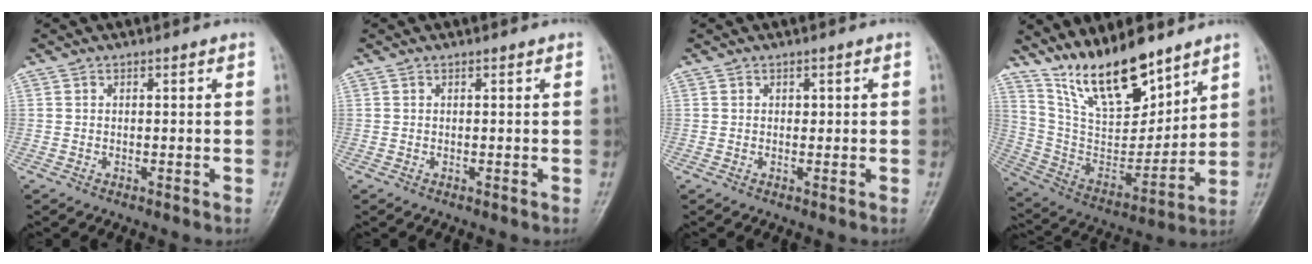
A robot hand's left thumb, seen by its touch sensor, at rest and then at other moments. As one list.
[{"total": 0.0}, {"total": 0.6, "force": [0.2, 0.5, 0.3], "torque": [0.003, 0.001, 0.003]}, {"total": 17.8, "force": [13.4, 6.3, 10.0], "torque": [-0.128, -0.082, 0.256]}]